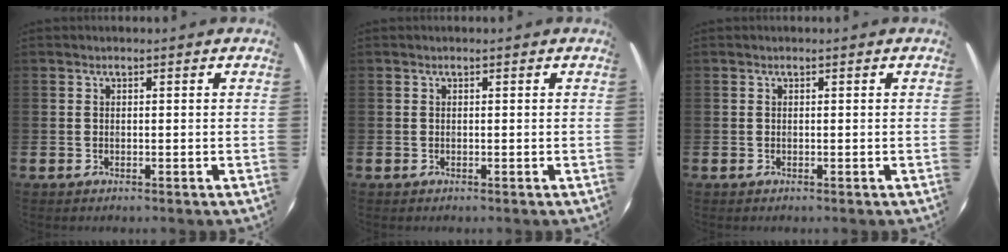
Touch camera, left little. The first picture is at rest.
{"total": 0.0}
{"total": 0.0}